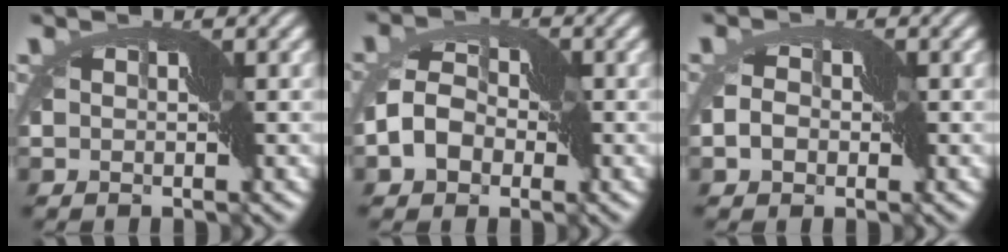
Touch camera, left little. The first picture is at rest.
{"total": 3.6, "force": [-0.8, 2.4, 2.5], "torque": [-0.054, 0.007, -0.027]}
{"total": 2.2, "force": [-0.5, 1.5, 1.5], "torque": [-0.021, 0.001, -0.017]}